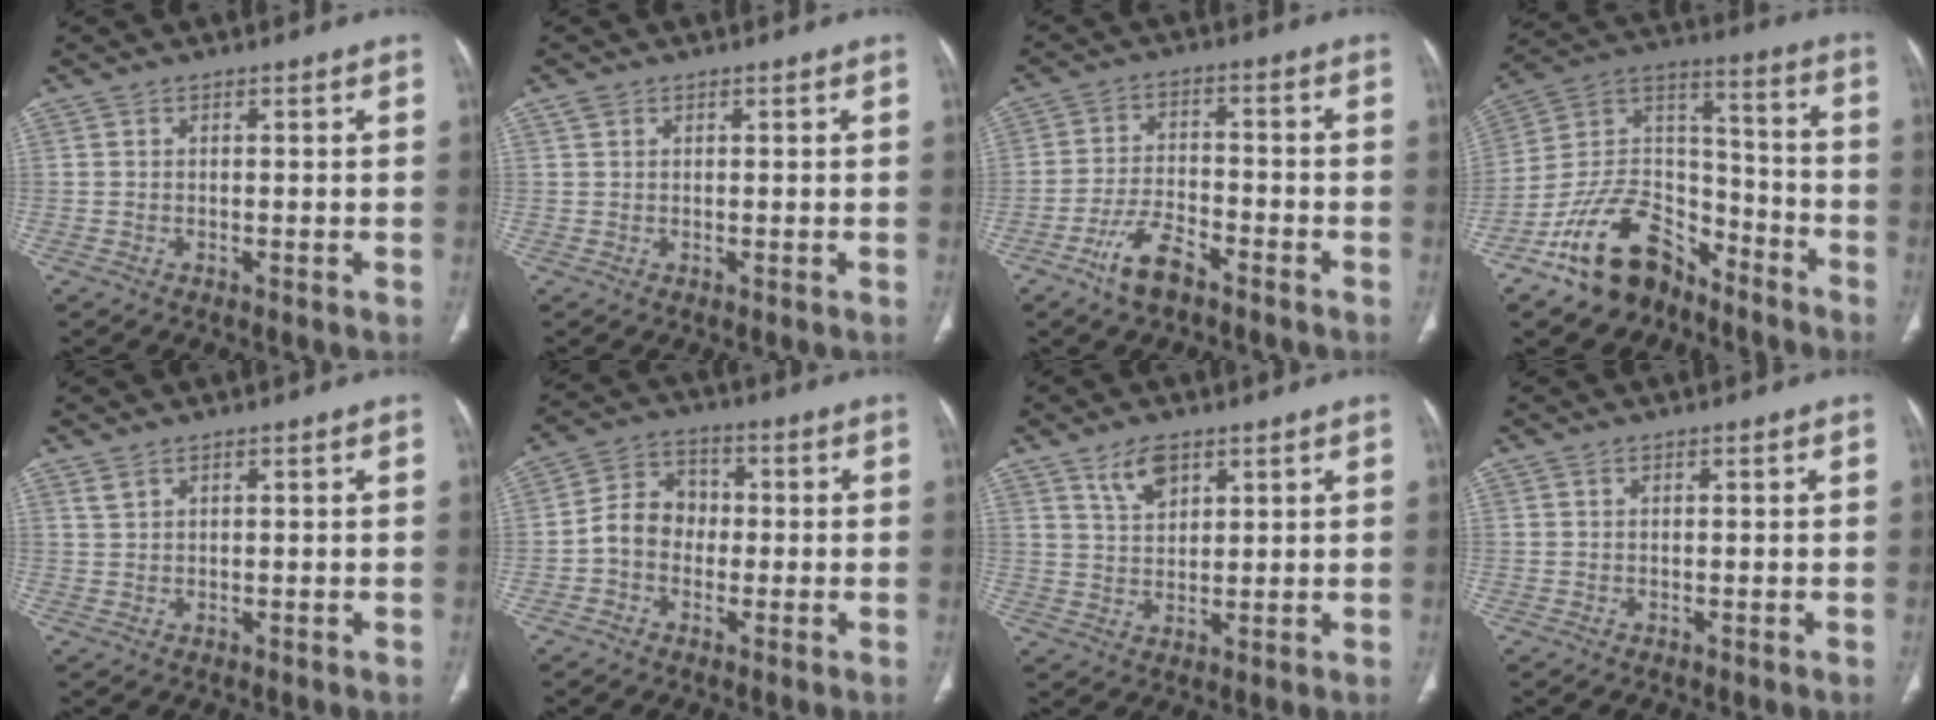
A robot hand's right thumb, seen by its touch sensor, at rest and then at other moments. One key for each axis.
{"total": 1.1, "fx": 0.6, "fy": 0.8, "fz": 0.4, "tx": -0.002, "ty": 0.006, "tz": 0.010}
{"total": 7.5, "fx": -5.1, "fy": 3.0, "fz": 4.6, "tx": -0.092, "ty": 0.028, "tz": -0.091}
{"total": 18.9, "fx": -12.7, "fy": 11.0, "fz": 8.5, "tx": -0.112, "ty": 0.108, "tz": -0.221}
{"total": 1.5, "fx": 1.2, "fy": 0.6, "fz": 0.7, "tx": -0.012, "ty": 0.001, "tz": 0.030}
{"total": 7.5, "fx": -1.2, "fy": 6.4, "fz": 3.9, "tx": -0.043, "ty": 0.027, "tz": -0.038}
{"total": 5.7, "fx": 3.6, "fy": 2.9, "fz": 3.3, "tx": -0.043, "ty": -0.021, "tz": 0.069}
{"total": 0.0}